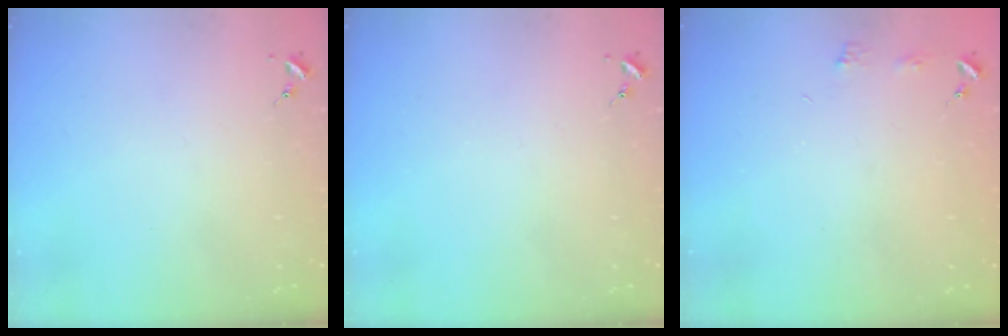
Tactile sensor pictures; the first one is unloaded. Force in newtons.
{"total": 0.0}
{"total": 3.5, "press": 3.4, "slide": 0.3}